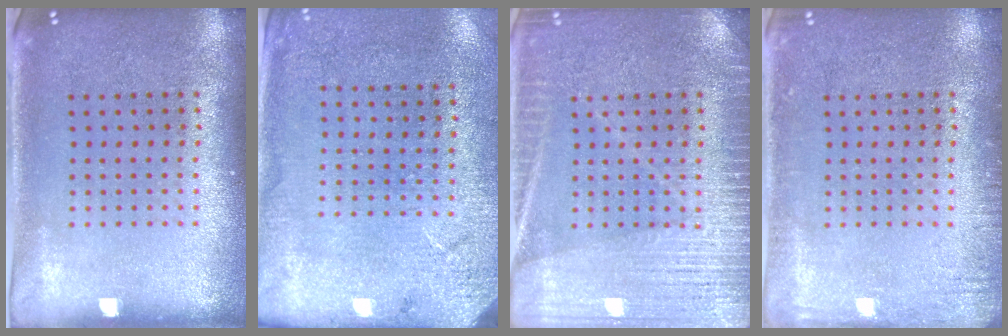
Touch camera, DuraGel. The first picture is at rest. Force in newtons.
{"total": 2.6, "press": 2.3, "slide": 1.0}
{"total": 4.7, "press": 4.6, "slide": 0.7}
{"total": 1.7, "press": 1.7, "slide": 0.2}